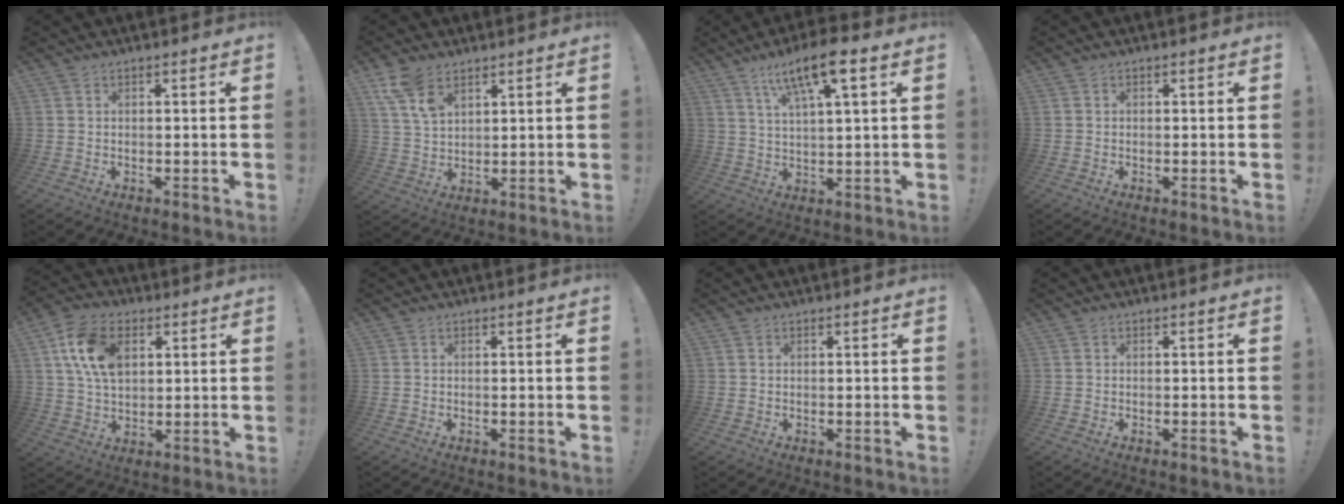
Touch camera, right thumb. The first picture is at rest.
{"total": 8.8, "force": [5.5, 4.6, 5.1], "torque": [-0.089, -0.018, 0.108]}
{"total": 11.7, "force": [6.6, 2.5, 9.3], "torque": [-0.159, -0.025, 0.108]}
{"total": 0.0}
{"total": 14.4, "force": [4.8, 9.6, 9.5], "torque": [-0.171, 0.005, 0.094]}
{"total": 0.0}
{"total": 0.0}
{"total": 0.0}